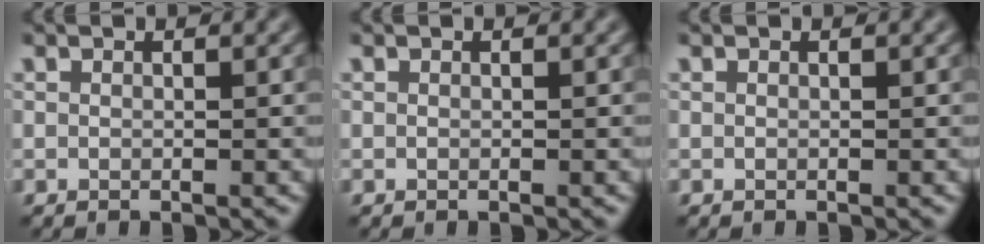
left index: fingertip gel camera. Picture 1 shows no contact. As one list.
[{"total": 0.0}, {"total": 0.0}]